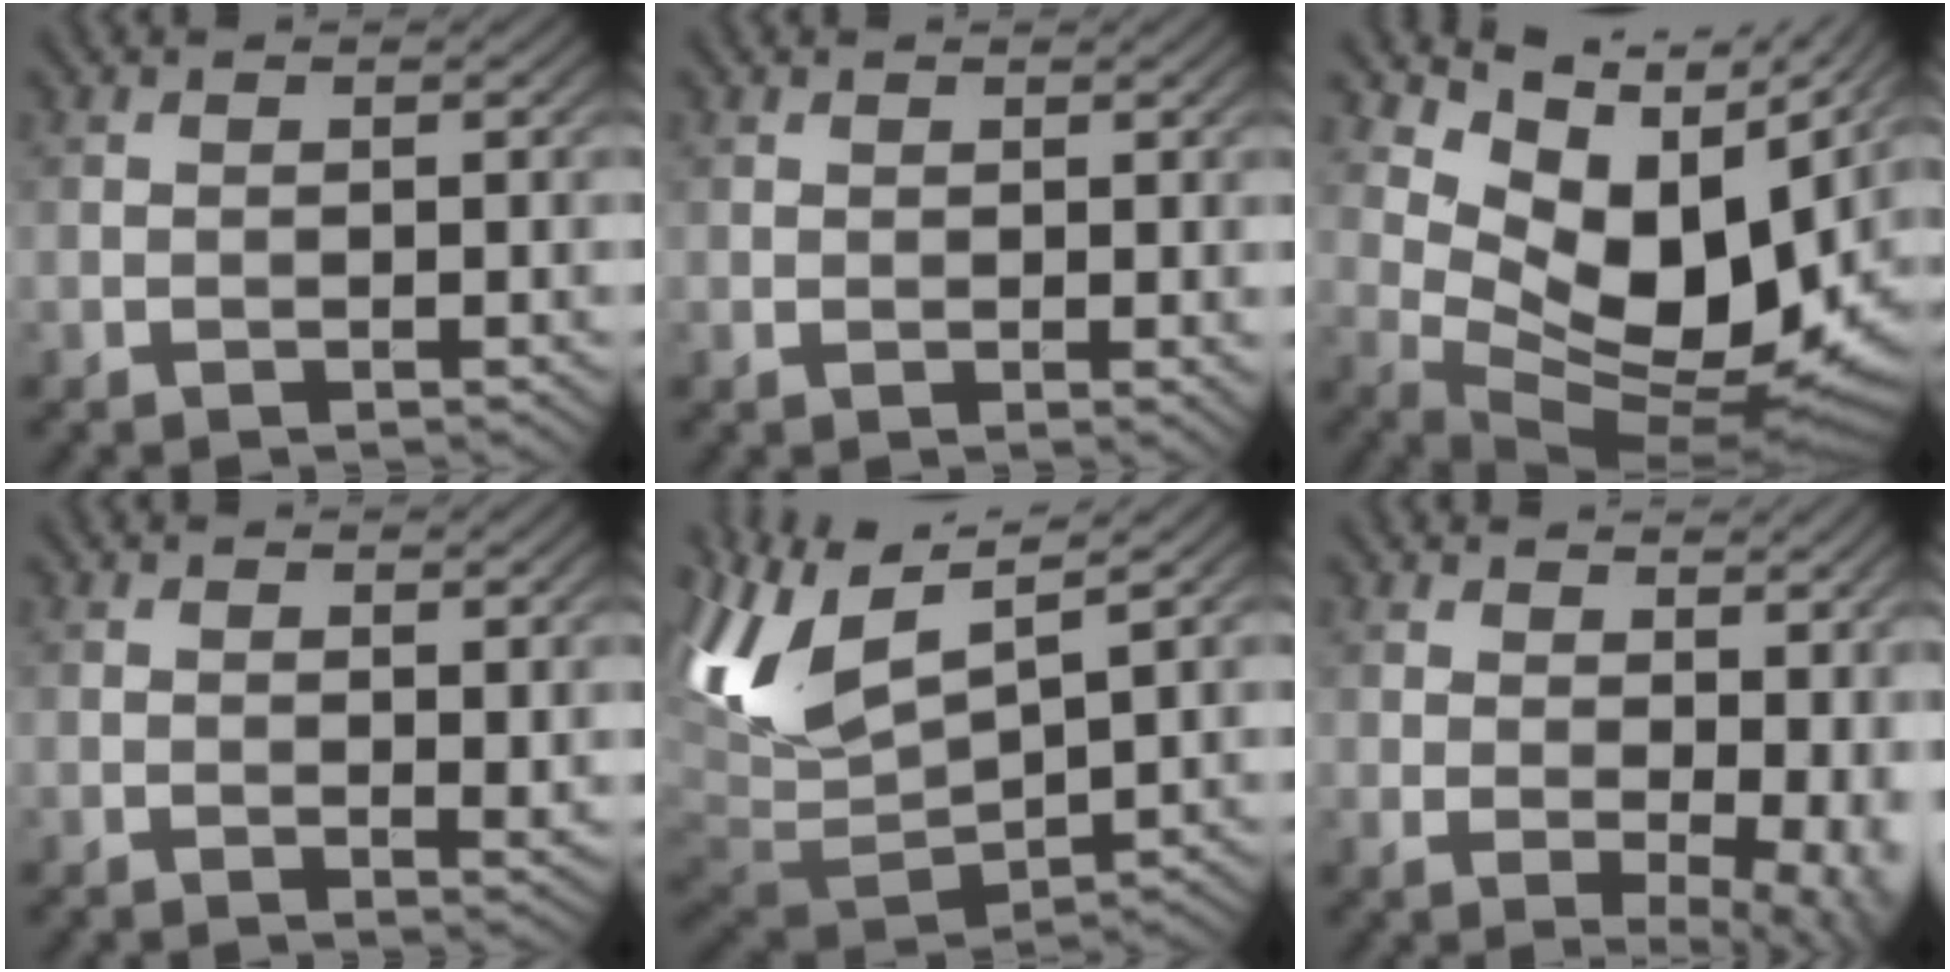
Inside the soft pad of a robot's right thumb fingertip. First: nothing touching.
{"total": 1.0, "force": [0.6, 0.5, 0.6], "torque": [-0.011, -0.005, 0.014]}
{"total": 14.4, "force": [6.1, 7.9, 10.4], "torque": [-0.193, 0.002, 0.120]}
{"total": 1.2, "force": [0.6, 0.4, 1.0], "torque": [-0.014, -0.007, 0.012]}
{"total": 12.6, "force": [5.0, 5.7, 10.1], "torque": [-0.256, 0.013, 0.101]}
{"total": 10.6, "force": [2.6, 6.3, 8.1], "torque": [-0.107, -0.021, 0.072]}